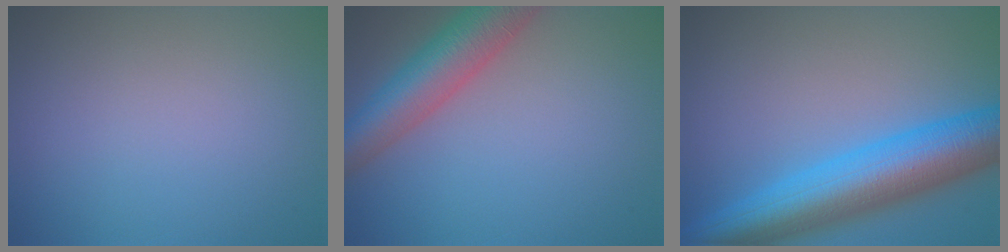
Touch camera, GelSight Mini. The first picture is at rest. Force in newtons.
{"total": 6.5, "press": 6.5, "slide": 0.5}
{"total": 9.7, "press": 9.7, "slide": 0.3}